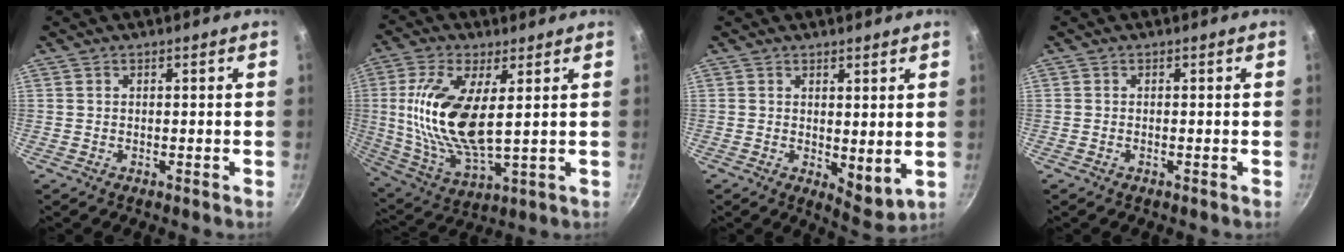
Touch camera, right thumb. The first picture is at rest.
{"total": 16.6, "force": [2.8, 6.9, 14.8], "torque": [-0.304, -0.017, 0.059]}
{"total": 5.7, "force": [1.4, 2.7, 4.8], "torque": [-0.061, -0.028, 0.024]}
{"total": 0.0}